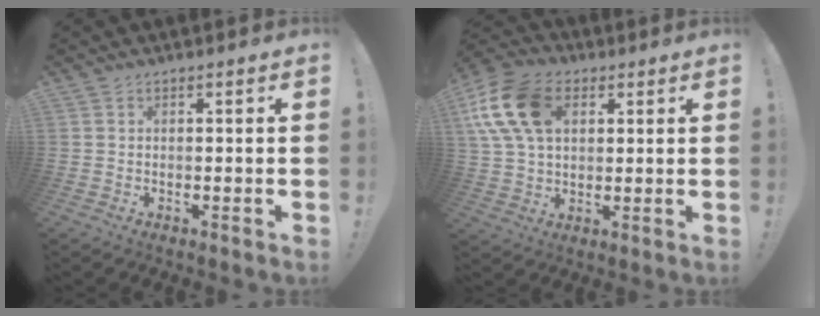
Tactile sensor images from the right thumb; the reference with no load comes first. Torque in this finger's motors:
{"motor_torque": [1.09, 1.49, 1.52, 0.42, 0.18]}